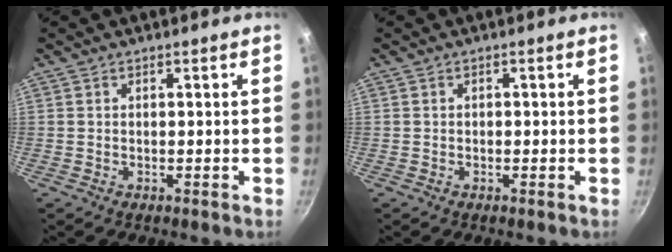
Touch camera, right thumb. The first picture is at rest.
{"total": 0.6, "force": [-0.1, 0.5, 0.3], "torque": [-0.001, 0.003, -0.003]}